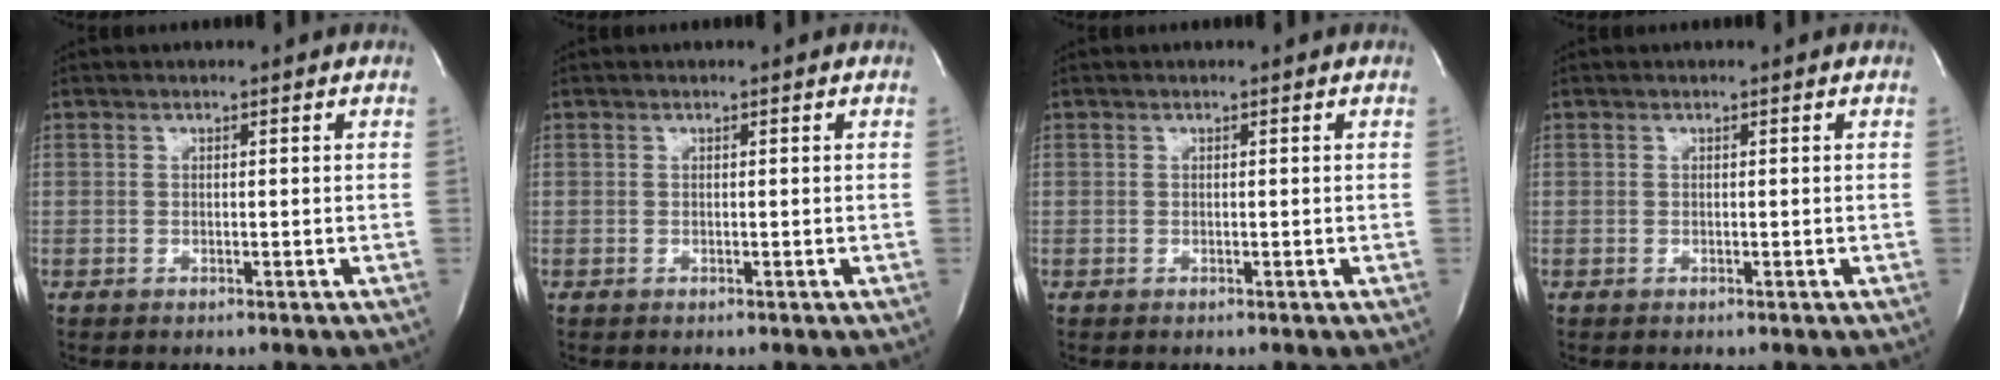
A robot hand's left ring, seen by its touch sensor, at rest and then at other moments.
{"total": 0.0}
{"total": 0.0}
{"total": 0.0}